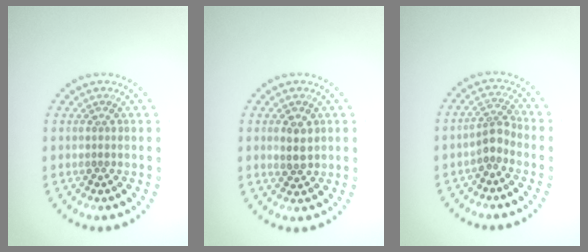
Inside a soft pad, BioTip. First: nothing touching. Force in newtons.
{"total": 2.1, "press": 2.0, "slide": 0.7}
{"total": 2.0, "press": 1.6, "slide": 1.3}